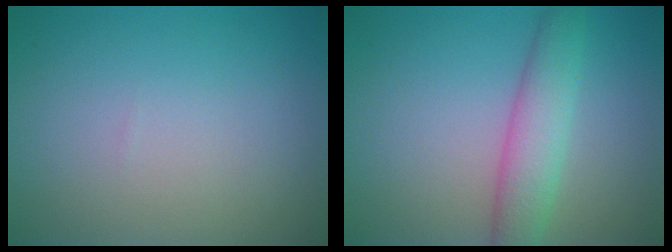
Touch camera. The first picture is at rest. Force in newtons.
{"total": 4.1, "press": 4.1, "slide": 0.1}